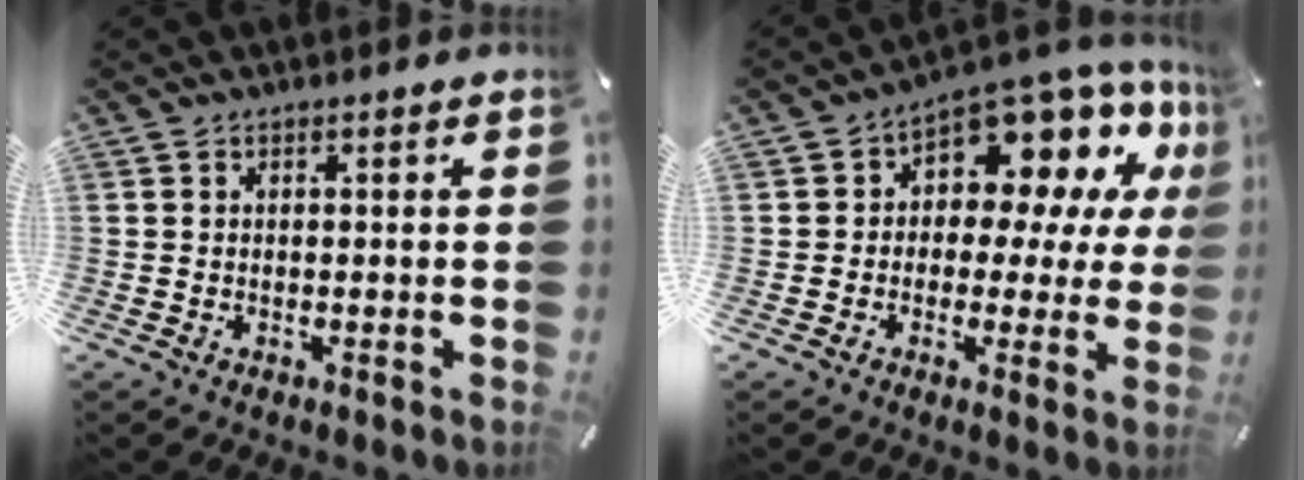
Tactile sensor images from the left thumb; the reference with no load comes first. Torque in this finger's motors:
{"motor_torque": [2.11, 2.89, 0.67, 0.20, 0.11]}